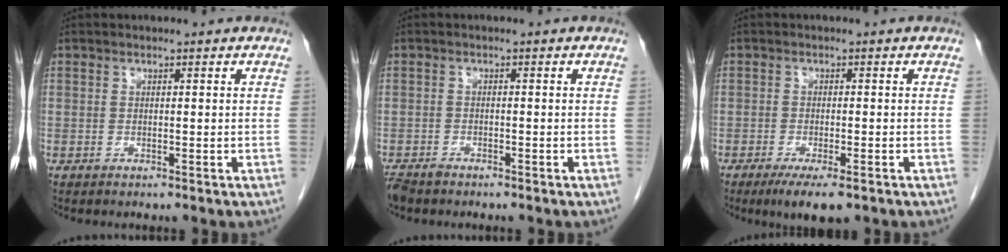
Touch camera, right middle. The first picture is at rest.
{"total": 3.3, "force": [-2.8, 1.2, 1.3], "torque": [-0.025, -0.006, -0.048]}
{"total": 5.6, "force": [-3.6, 1.1, 4.1], "torque": [-0.065, -0.015, -0.052]}